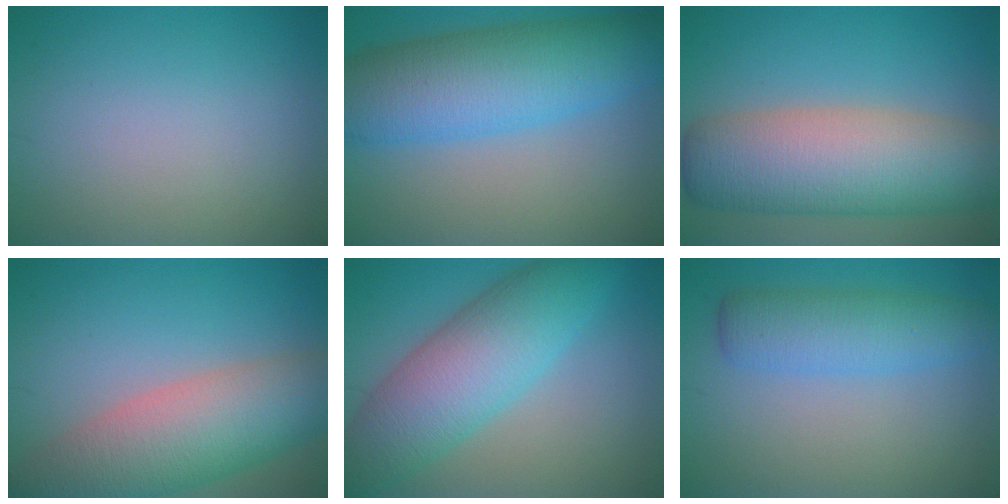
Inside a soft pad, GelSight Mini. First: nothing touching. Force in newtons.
{"total": 10.3, "press": 10.3, "slide": 0.2}
{"total": 11.3, "press": 11.3, "slide": 0.2}
{"total": 9.7, "press": 9.7, "slide": 0.5}
{"total": 9.2, "press": 9.2, "slide": 0.1}
{"total": 4.6, "press": 4.6, "slide": 0.1}